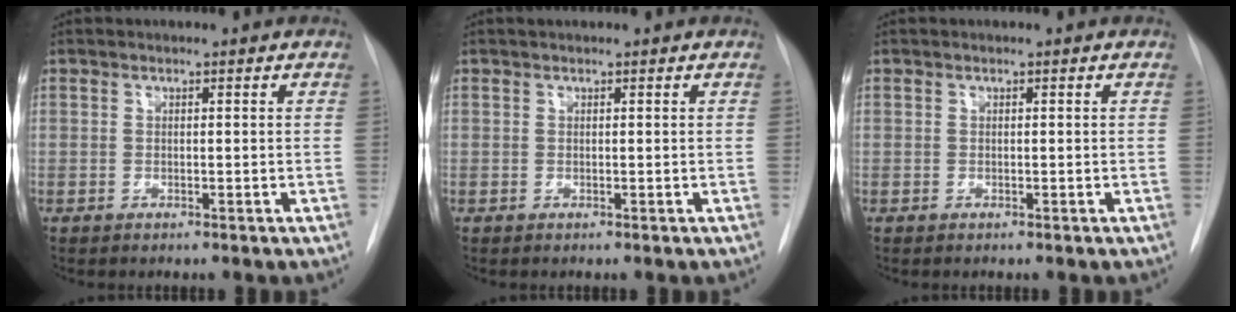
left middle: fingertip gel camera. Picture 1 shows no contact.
{"total": 0.7, "force": [0.6, 0.1, 0.3], "torque": [-0.011, 0.016, 0.012]}
{"total": 0.0}